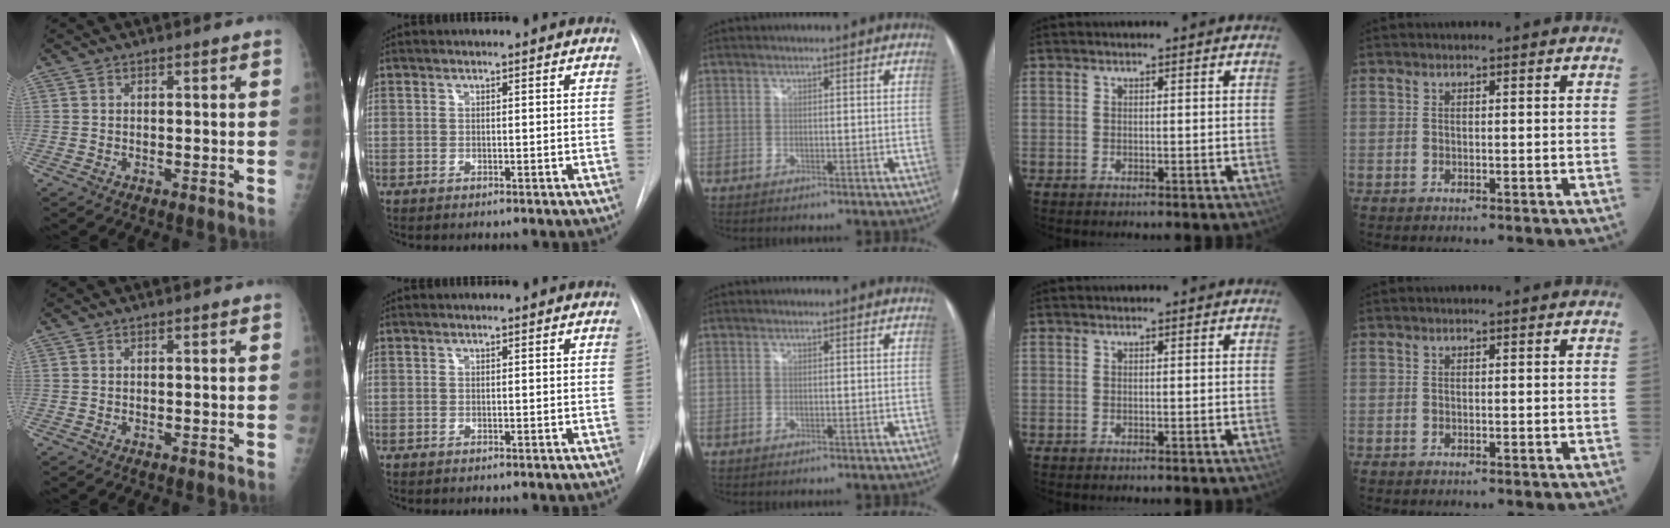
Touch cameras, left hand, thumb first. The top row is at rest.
{}